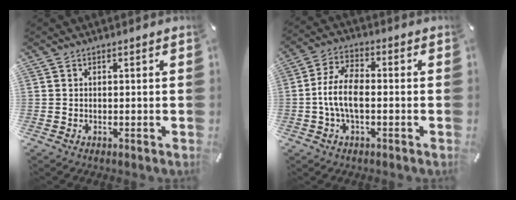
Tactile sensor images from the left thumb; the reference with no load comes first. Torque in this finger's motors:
{"motor_torque": [0.20, 0.36, 0.39, -0.25, 0.25]}